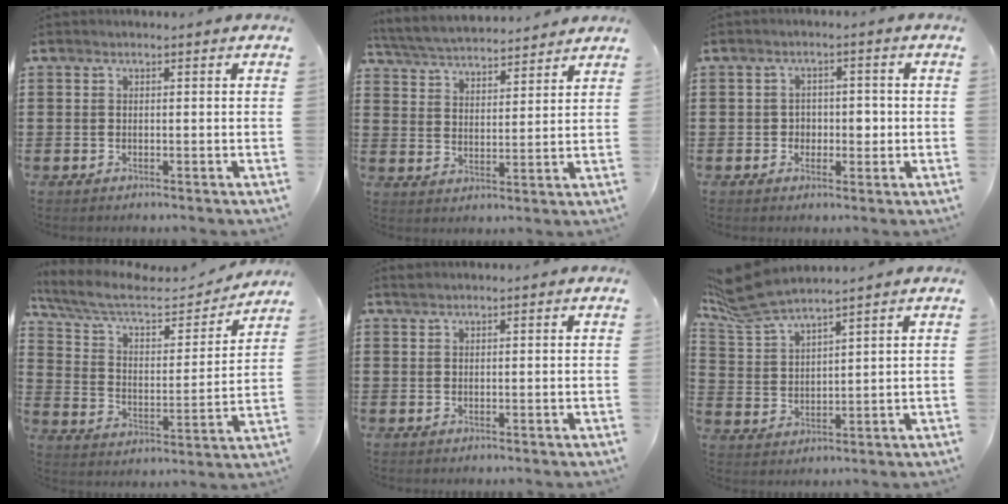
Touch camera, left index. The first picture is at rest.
{"total": 4.6, "force": [4.6, 0.2, 0.7], "torque": [-0.036, -0.026, 0.079]}
{"total": 2.7, "force": [-0.5, 2.2, 1.4], "torque": [-0.028, 0.004, -0.017]}
{"total": 8.5, "force": [6.9, 2.4, 4.5], "torque": [-0.115, -0.035, 0.115]}
{"total": 0.6, "force": [0.5, 0.0, 0.3], "torque": [-0.007, -0.001, 0.009]}
{"total": 7.4, "force": [6.6, 1.0, 3.2], "torque": [-0.097, -0.026, 0.117]}